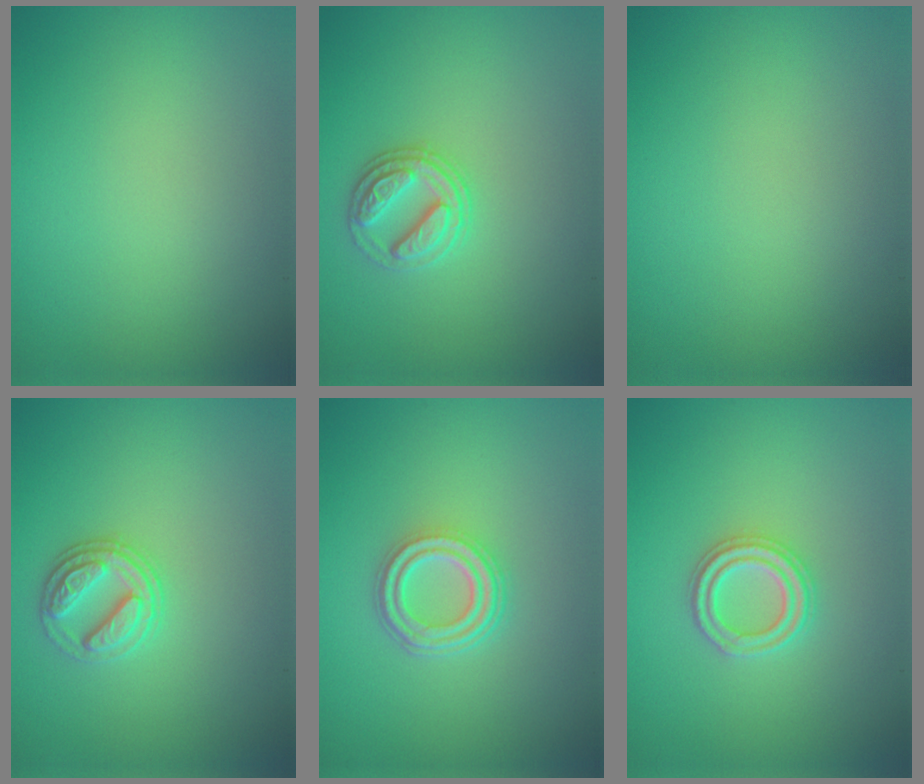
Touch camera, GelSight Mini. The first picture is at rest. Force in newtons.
{"total": 2.7, "press": 2.7, "slide": 0.7}
{"total": 0.0}
{"total": 2.7, "press": 2.7, "slide": 0.7}
{"total": 3.8, "press": 3.0, "slide": 2.4}
{"total": 2.4, "press": 2.4, "slide": 0.4}